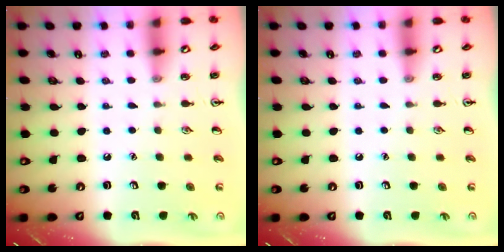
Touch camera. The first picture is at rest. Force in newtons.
{"total": 0.0}